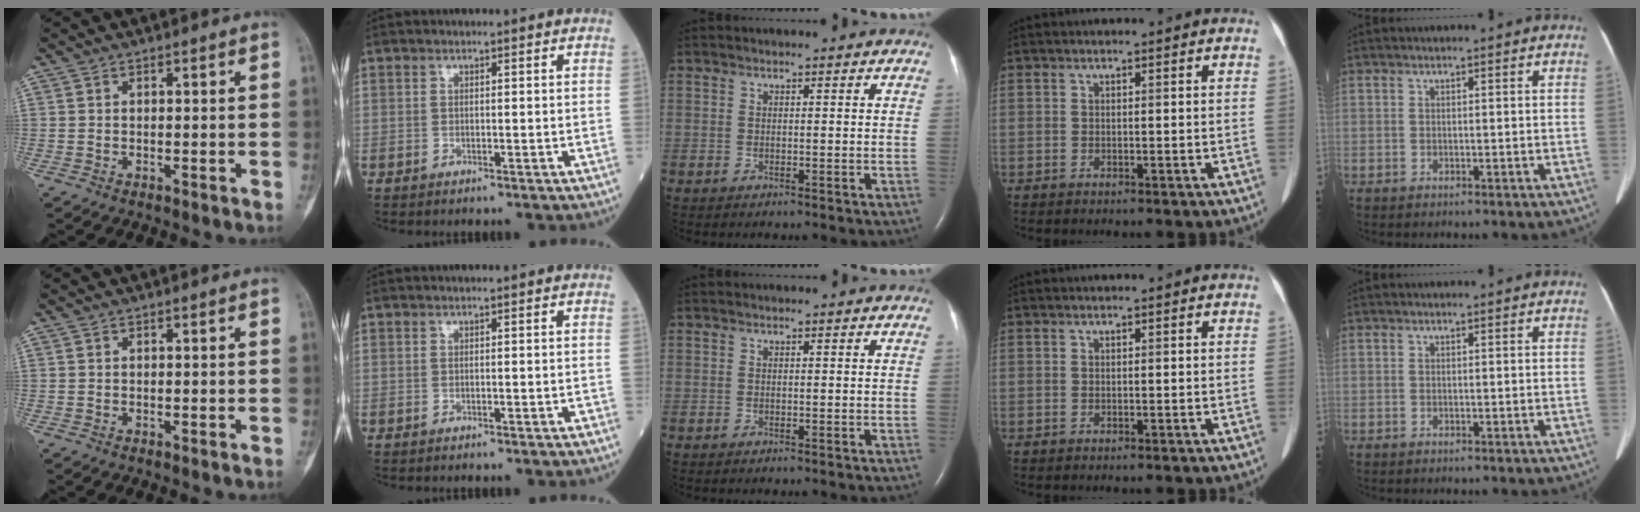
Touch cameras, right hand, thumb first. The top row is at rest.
{}